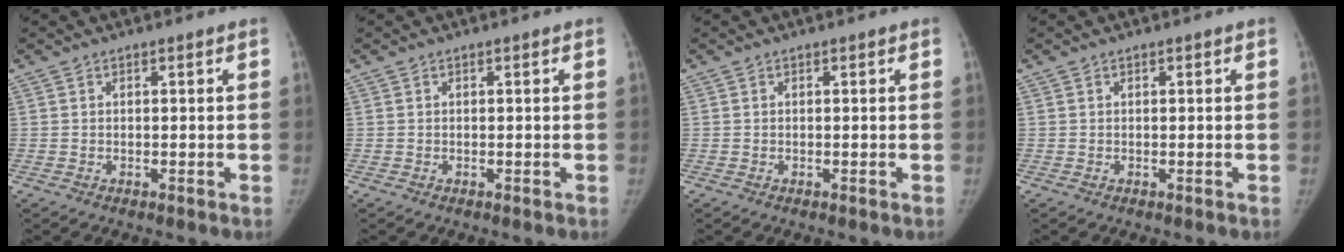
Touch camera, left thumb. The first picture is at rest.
{"total": 0.0}
{"total": 0.0}
{"total": 0.0}